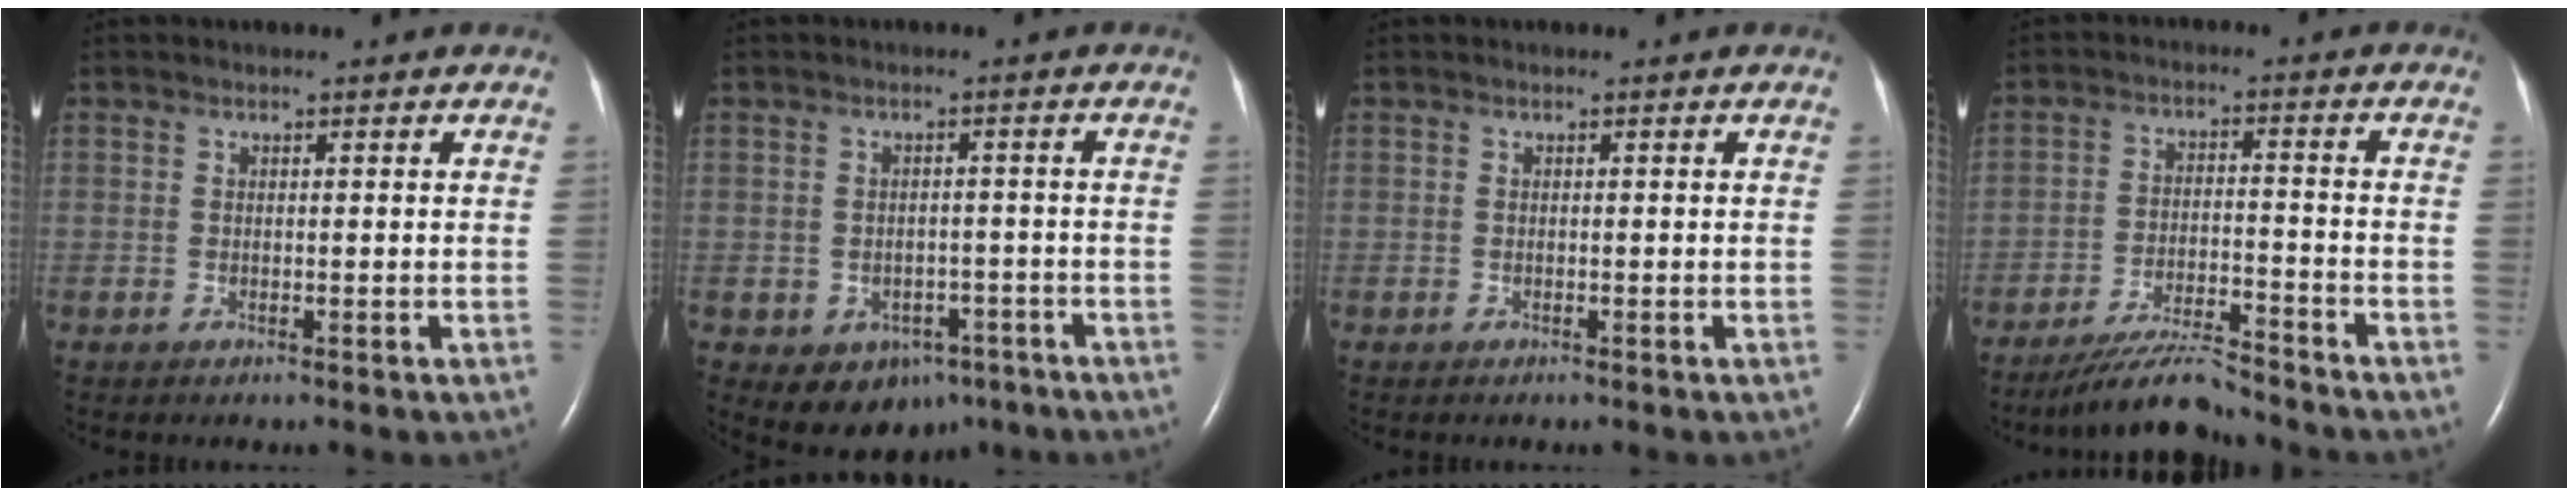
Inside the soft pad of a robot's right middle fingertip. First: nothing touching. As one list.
[{"total": 6.4, "force": [-3.5, 4.7, 2.7], "torque": [-0.037, 0.012, -0.036]}, {"total": 0.0}, {"total": 8.0, "force": [-7.5, 0.3, 2.8], "torque": [-0.051, -0.014, -0.131]}]